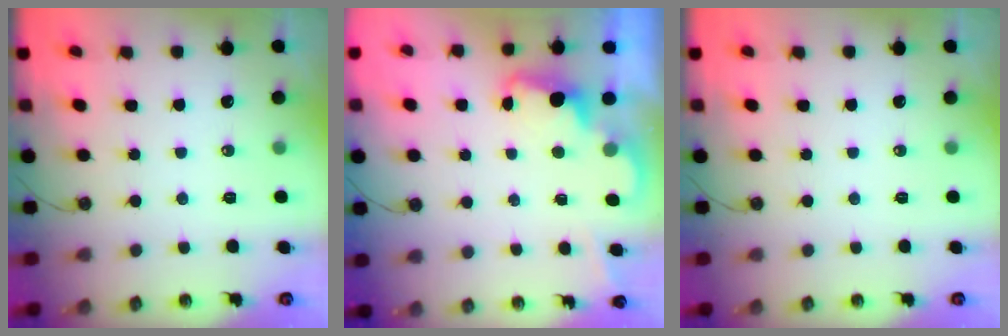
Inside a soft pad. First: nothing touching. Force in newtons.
{"total": 2.4, "press": 2.3, "slide": 0.5}
{"total": 0.0}